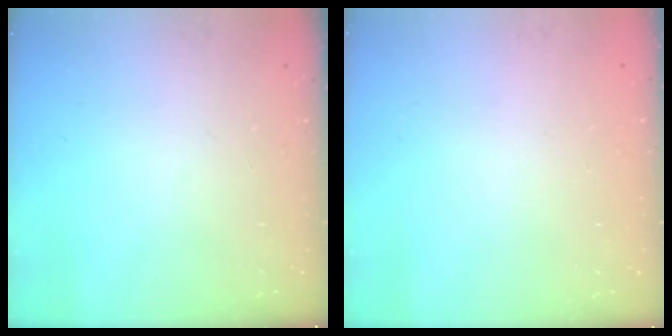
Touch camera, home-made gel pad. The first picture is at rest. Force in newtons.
{"total": 0.0}